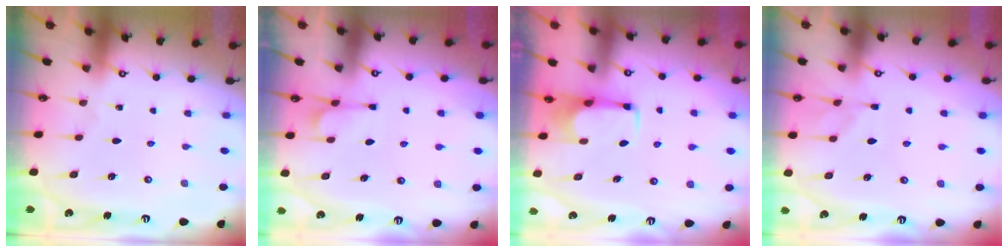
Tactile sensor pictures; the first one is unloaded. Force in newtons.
{"total": 1.9, "press": 1.4, "slide": 1.2}
{"total": 2.8, "press": 2.8, "slide": 0.4}
{"total": 1.4, "press": 0.0, "slide": 1.4}